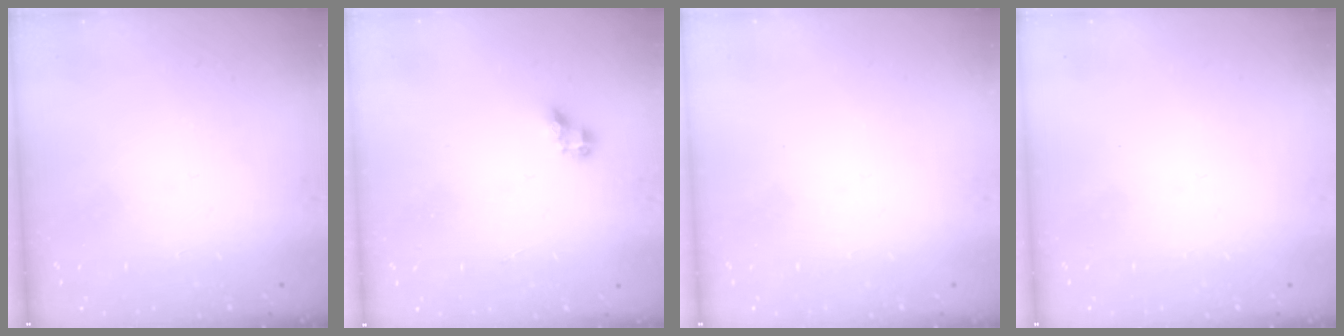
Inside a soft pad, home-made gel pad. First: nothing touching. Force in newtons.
{"total": 3.4, "press": 3.4, "slide": 0.5}
{"total": 0.0}
{"total": 0.0}